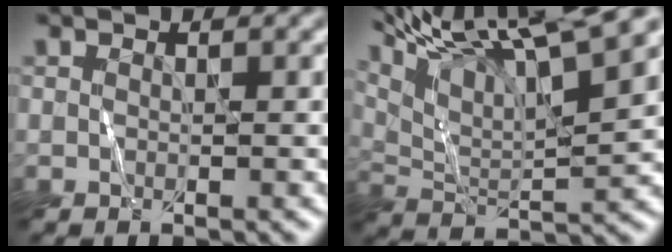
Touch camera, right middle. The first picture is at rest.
{"total": 13.0, "force": [8.7, 2.7, 9.3], "torque": [-0.162, 0.014, 0.125]}